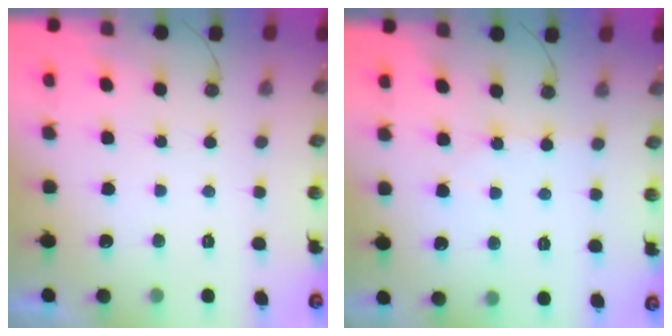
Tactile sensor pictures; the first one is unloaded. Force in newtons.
{"total": 2.6, "press": 2.6, "slide": 0.4}